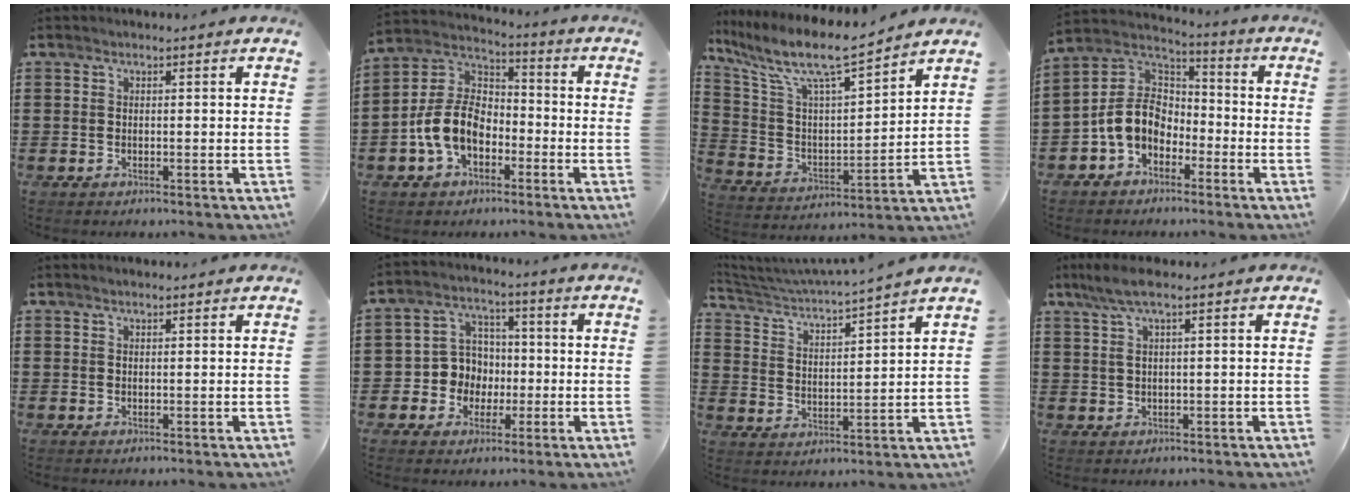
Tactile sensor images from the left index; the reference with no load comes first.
{"total": 9.6, "force": [-3.8, 6.3, 6.3], "torque": [-0.163, 0.006, -0.081]}
{"total": 10.0, "force": [8.1, 1.5, 5.7], "torque": [-0.145, -0.052, 0.135]}
{"total": 8.4, "force": [-3.4, 6.3, 4.4], "torque": [-0.123, 0.013, -0.073]}
{"total": 0.9, "force": [0.7, 0.1, 0.4], "torque": [-0.008, 0.000, 0.014]}
{"total": 6.4, "force": [-0.7, 6.2, 1.4], "torque": [-0.056, 0.012, -0.013]}
{"total": 3.4, "force": [3.1, -0.3, 1.2], "torque": [-0.045, -0.031, 0.044]}
{"total": 3.7, "force": [1.7, 0.4, 3.3], "torque": [-0.073, 0.000, 0.028]}